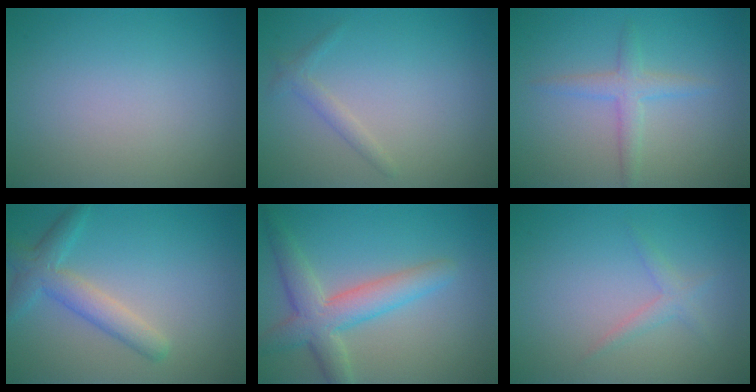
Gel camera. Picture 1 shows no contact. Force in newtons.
{"total": 1.2, "press": 1.2, "slide": 0.1}
{"total": 2.0, "press": 2.0, "slide": 0.1}
{"total": 3.4, "press": 3.4, "slide": 0.1}
{"total": 4.9, "press": 4.9, "slide": 0.3}
{"total": 1.3, "press": 1.3, "slide": 0.2}